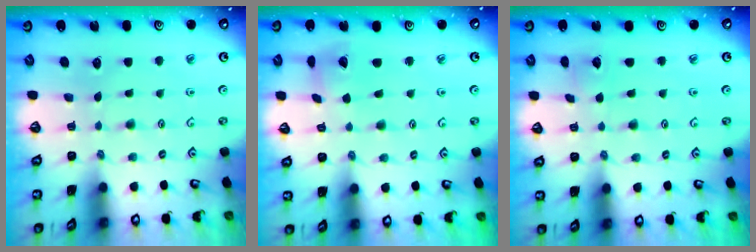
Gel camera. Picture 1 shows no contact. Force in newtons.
{"total": 5.5, "press": 5.4, "slide": 0.8}
{"total": 2.4, "press": 2.3, "slide": 0.3}